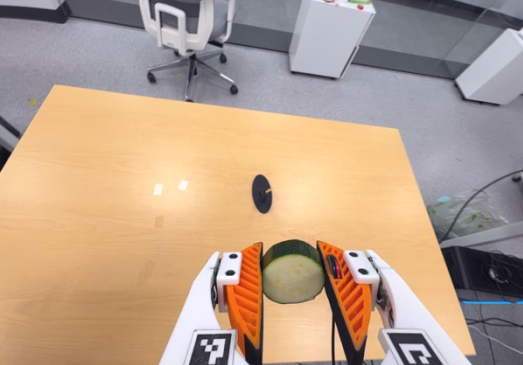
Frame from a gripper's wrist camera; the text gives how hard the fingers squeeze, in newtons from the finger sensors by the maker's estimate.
{"total": 12.6, "left": 11.4, "right": 13.8}